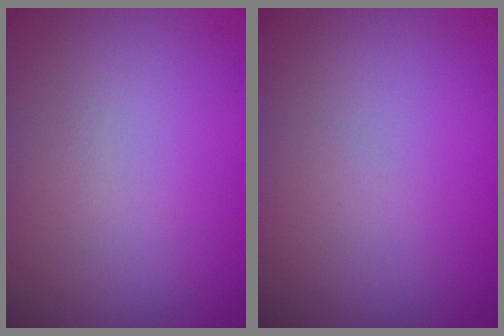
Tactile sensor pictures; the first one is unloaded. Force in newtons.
{"total": 0.0}